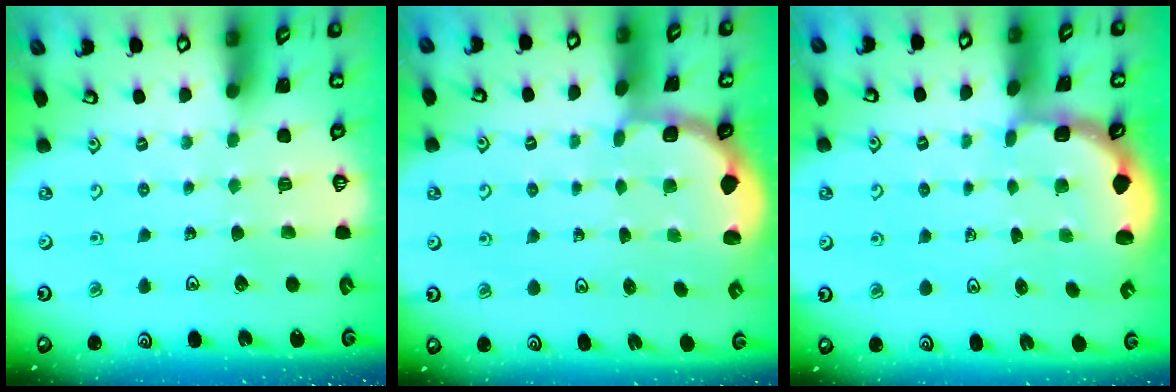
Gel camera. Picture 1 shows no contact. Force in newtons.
{"total": 1.9, "press": 1.8, "slide": 0.7}
{"total": 1.8, "press": 1.5, "slide": 1.1}